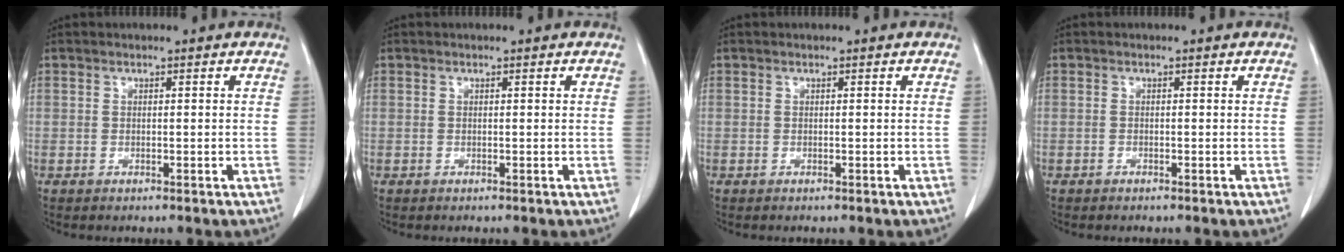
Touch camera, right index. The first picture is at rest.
{"total": 0.0}
{"total": 0.0}
{"total": 0.0}